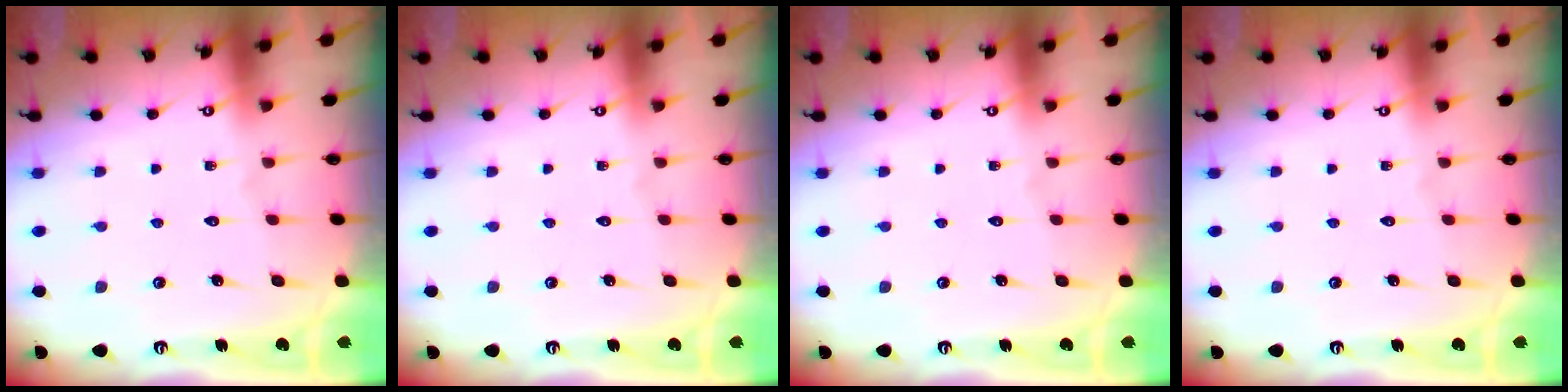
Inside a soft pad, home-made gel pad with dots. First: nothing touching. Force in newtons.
{"total": 0.0}
{"total": 0.0}
{"total": 0.0}